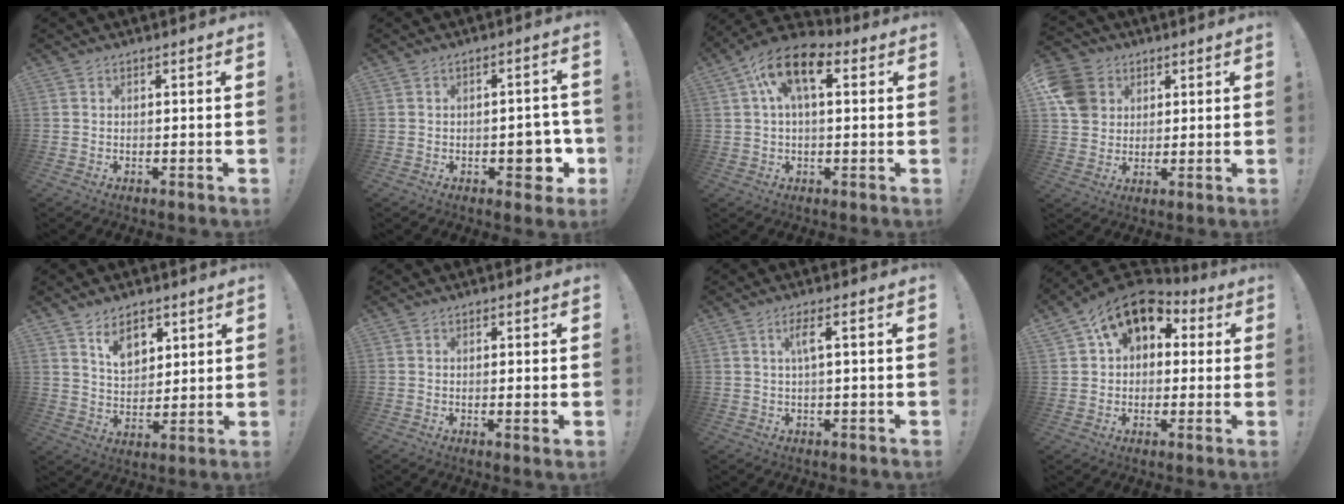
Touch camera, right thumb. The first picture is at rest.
{"total": 8.3, "force": [-2.5, 4.4, 6.5], "torque": [-0.059, 0.006, -0.037]}
{"total": 11.9, "force": [4.1, 6.0, 9.4], "torque": [-0.154, 0.000, 0.076]}
{"total": 9.6, "force": [3.1, 8.4, 3.5], "torque": [-0.057, -0.010, 0.065]}
{"total": 8.9, "force": [5.9, 5.3, 4.0], "torque": [-0.057, -0.036, 0.111]}
{"total": 1.9, "force": [0.0, -0.4, 1.9], "torque": [-0.029, -0.004, -0.001]}
{"total": 4.1, "force": [0.7, 0.2, 4.0], "torque": [-0.071, 0.000, 0.005]}
{"total": 13.1, "force": [6.8, 8.6, 7.2], "torque": [-0.110, -0.037, 0.126]}